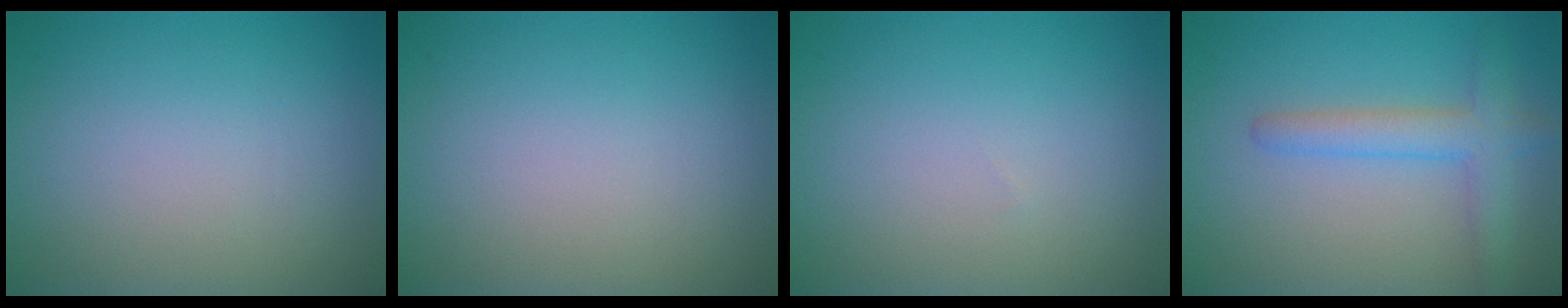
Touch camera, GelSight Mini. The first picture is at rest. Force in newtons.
{"total": 0.0}
{"total": 0.0}
{"total": 3.4, "press": 3.4, "slide": 0.1}